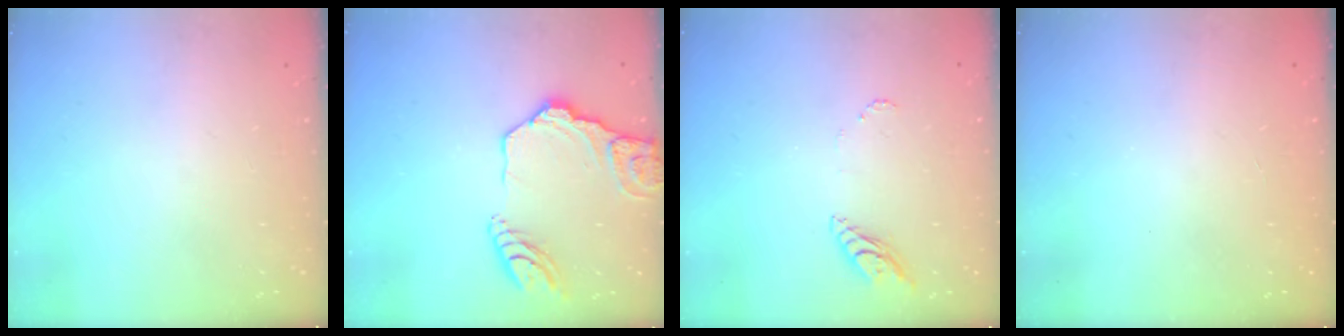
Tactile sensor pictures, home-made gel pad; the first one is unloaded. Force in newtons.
{"total": 15.4, "press": 15.3, "slide": 1.8}
{"total": 6.5, "press": 6.5, "slide": 0.4}
{"total": 0.0}